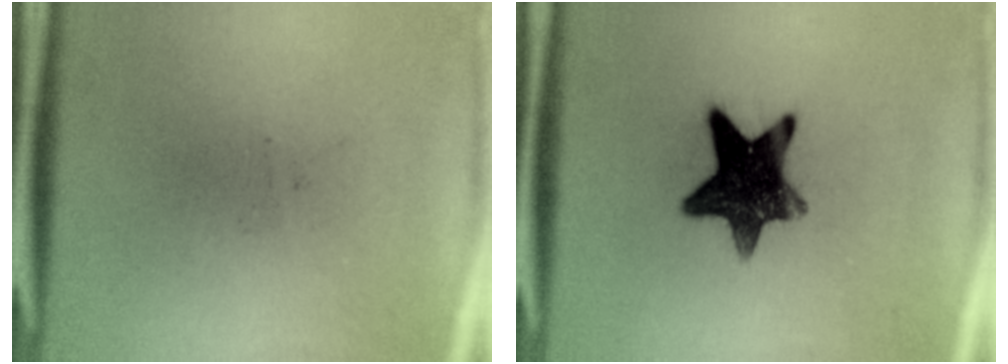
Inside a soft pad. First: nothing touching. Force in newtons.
{"total": 12.3}